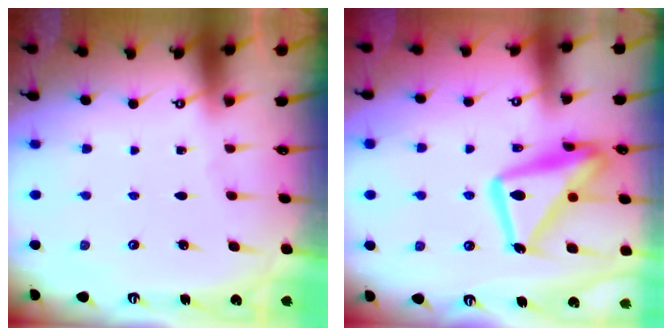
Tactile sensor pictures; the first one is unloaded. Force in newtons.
{"total": 19.0, "press": 18.9, "slide": 1.4}